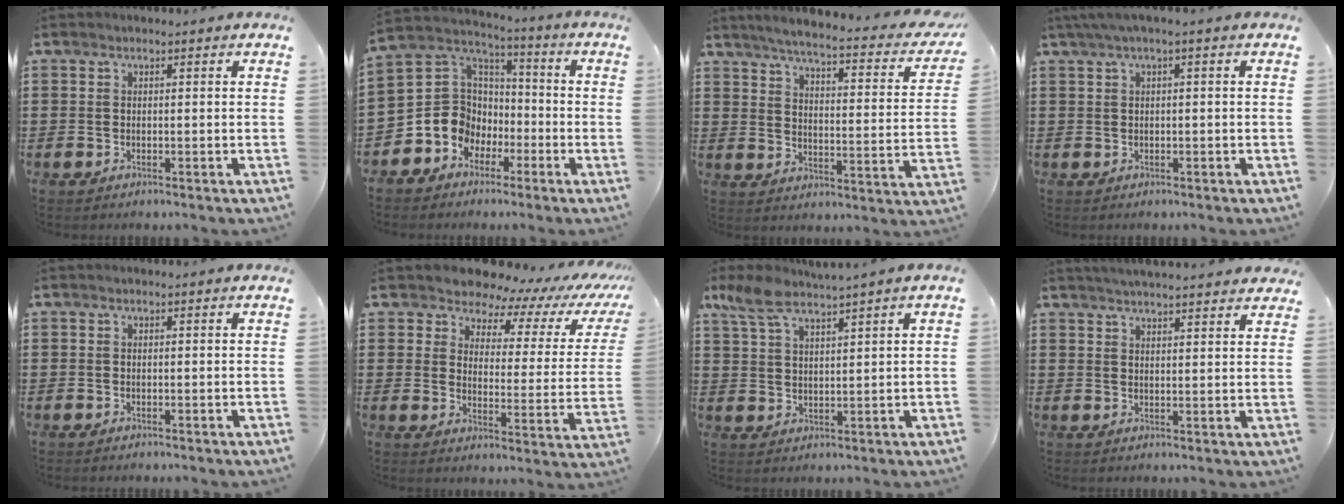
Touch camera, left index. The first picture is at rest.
{"total": 8.8, "force": [-2.8, 8.0, 2.4], "torque": [-0.096, -0.002, -0.054]}
{"total": 4.2, "force": [3.8, -0.3, 1.8], "torque": [-0.057, -0.033, 0.055]}
{"total": 1.8, "force": [-0.3, 0.1, 1.7], "torque": [-0.027, -0.004, -0.006]}
{"total": 0.0}
{"total": 6.7, "force": [6.2, 2.1, 1.2], "torque": [-0.049, -0.049, 0.104]}
{"total": 5.6, "force": [4.4, 1.0, 3.3], "torque": [-0.077, -0.008, 0.080]}
{"total": 3.3, "force": [3.2, -0.3, 0.5], "torque": [-0.020, -0.011, 0.058]}